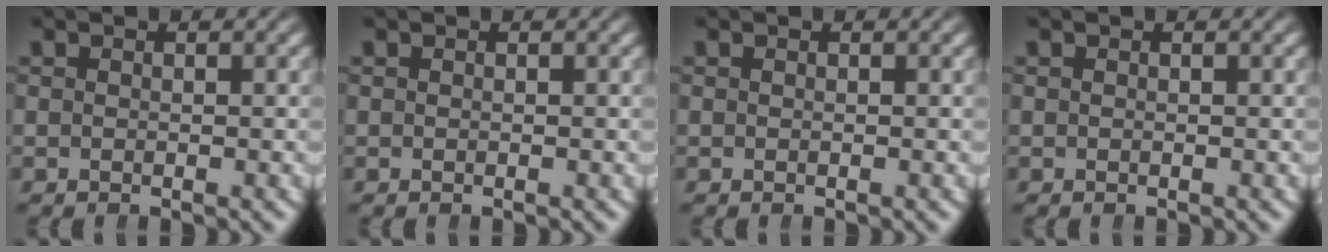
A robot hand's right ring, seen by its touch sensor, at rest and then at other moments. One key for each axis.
{"total": 0.0}
{"total": 0.0}
{"total": 0.0}